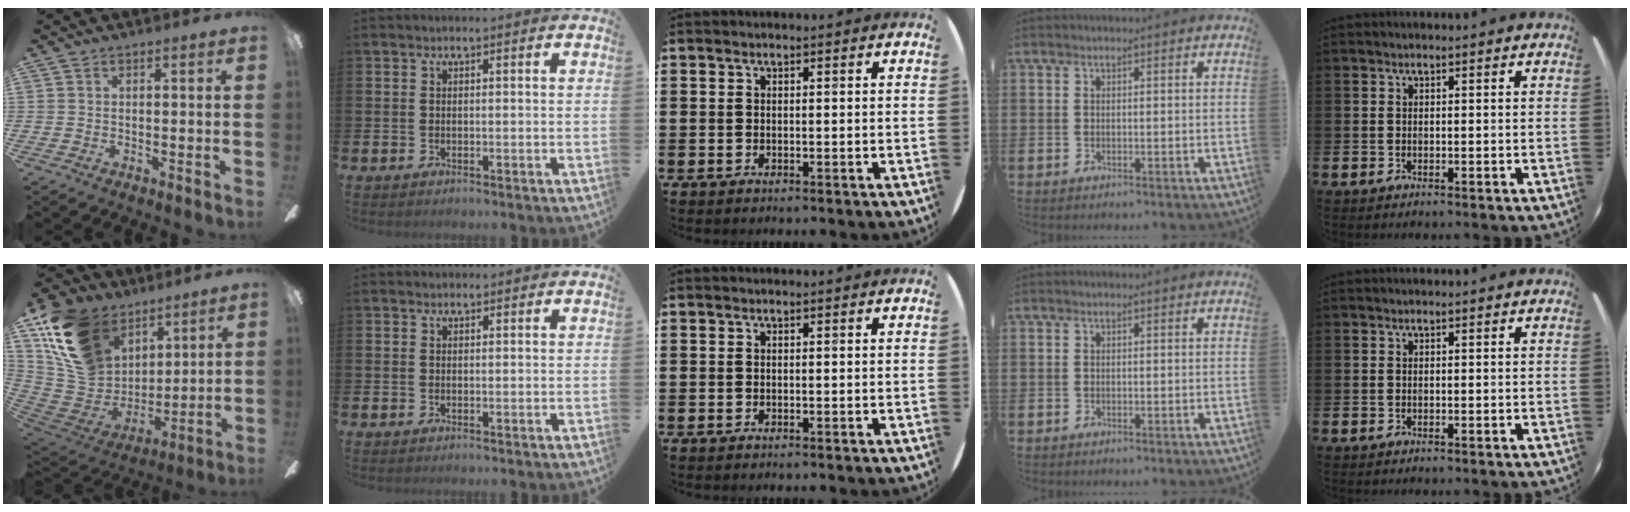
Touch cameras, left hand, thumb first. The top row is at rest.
{"thumb": {"total": 20.0, "force": [11.2, 13.7, 9.3], "torque": [-0.221, -0.047, 0.214]}, "index": {"total": 0.8, "force": [0.7, 0.3, 0.0], "torque": [0.009, 0.001, 0.011]}}